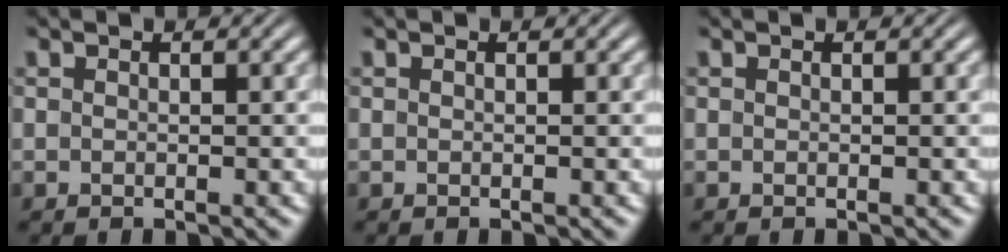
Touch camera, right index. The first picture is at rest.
{"total": 0.0}
{"total": 0.0}